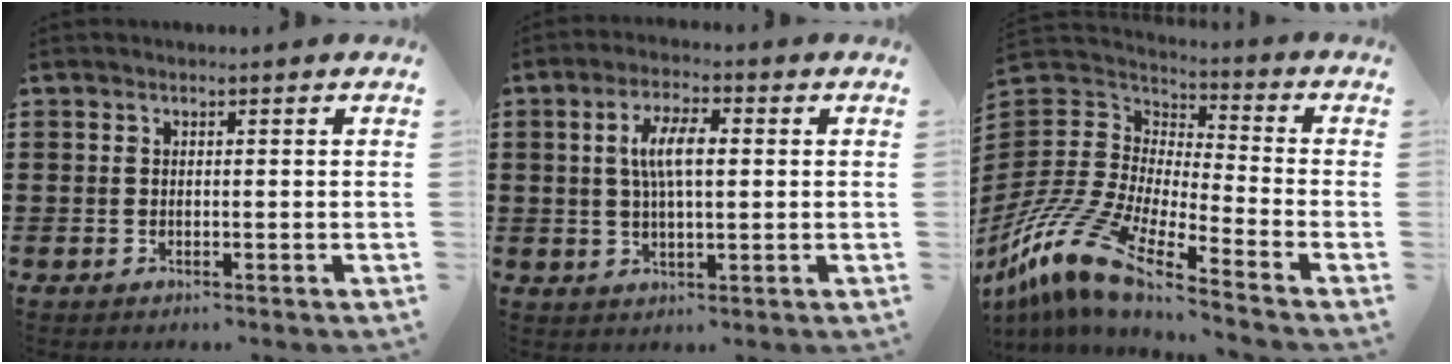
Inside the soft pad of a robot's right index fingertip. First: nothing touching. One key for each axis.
{"total": 6.1, "fx": 0.8, "fy": 2.1, "fz": 5.7, "tx": -0.119, "ty": 0.007, "tz": 0.009}
{"total": 13.2, "fx": -10.6, "fy": 2.6, "fz": 7.5, "tx": -0.201, "ty": 0.000, "tz": -0.221}